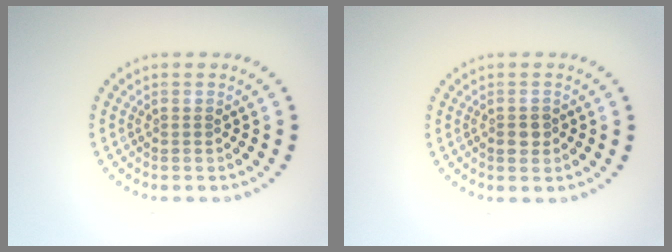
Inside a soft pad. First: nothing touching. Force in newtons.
{"total": 1.4, "press": 1.3, "slide": 0.3}